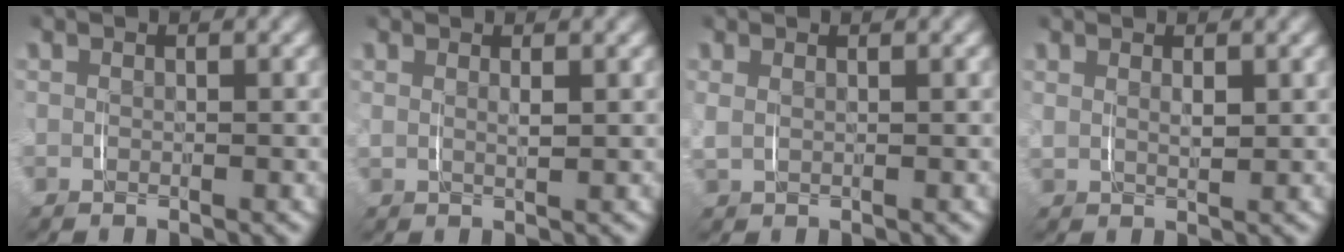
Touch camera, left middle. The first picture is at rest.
{"total": 1.1, "force": [0.8, 0.1, 0.8], "torque": [-0.016, -0.005, 0.016]}
{"total": 1.4, "force": [0.5, 1.0, 0.8], "torque": [-0.029, 0.000, 0.011]}
{"total": 1.4, "force": [1.0, 0.5, 0.9], "torque": [-0.018, -0.005, 0.020]}